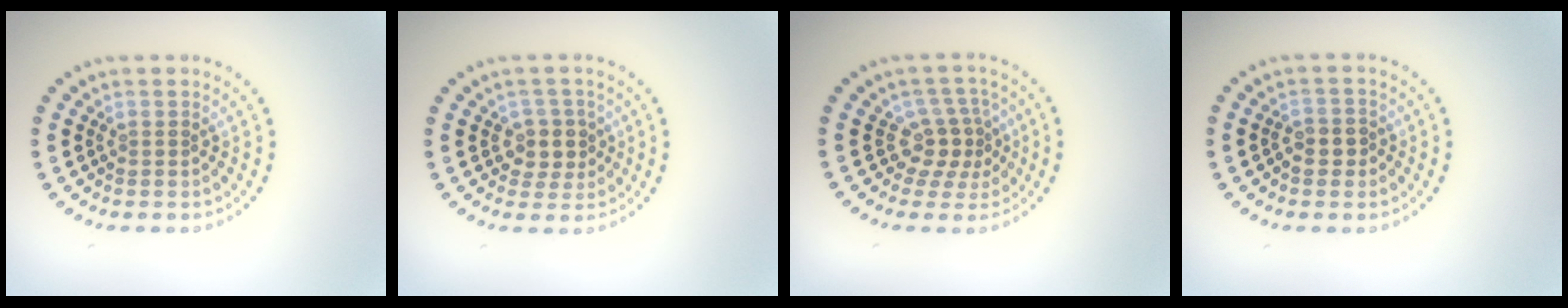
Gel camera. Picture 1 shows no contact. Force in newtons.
{"total": 2.5, "press": 2.2, "slide": 1.2}
{"total": 3.0, "press": 2.2, "slide": 2.1}
{"total": 1.4, "press": 1.3, "slide": 0.5}